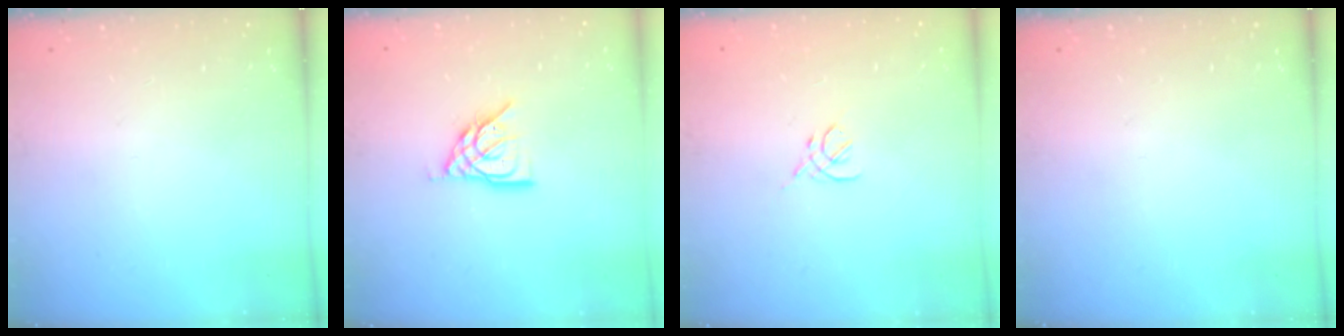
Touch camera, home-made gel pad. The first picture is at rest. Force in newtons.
{"total": 9.2, "press": 9.2, "slide": 0.4}
{"total": 2.7, "press": 2.6, "slide": 0.8}
{"total": 0.0}